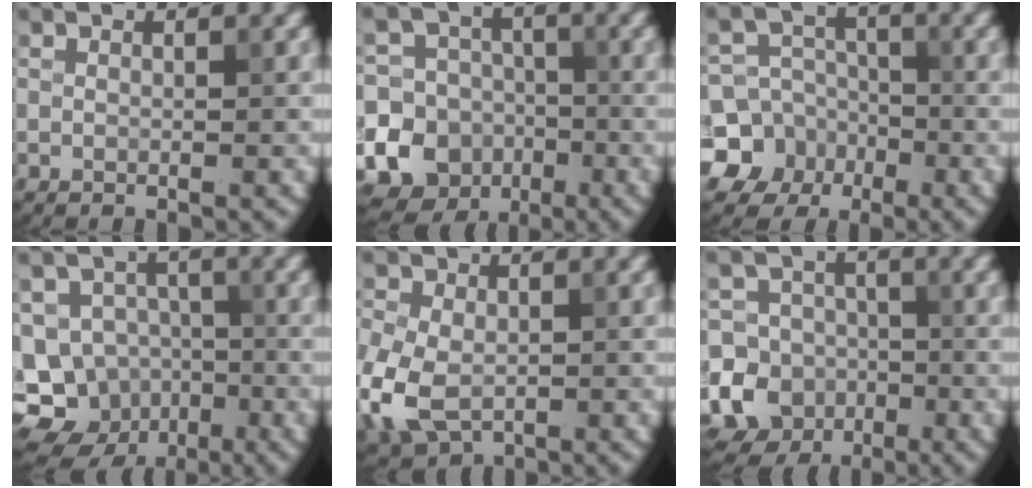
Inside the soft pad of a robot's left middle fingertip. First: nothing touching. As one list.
[{"total": 21.0, "force": [-7.6, 19.2, 3.8], "torque": [-0.110, -0.022, -0.153]}, {"total": 9.2, "force": [-3.4, 8.4, 1.9], "torque": [-0.043, -0.008, -0.081]}, {"total": 11.8, "force": [-6.8, 9.3, 2.6], "torque": [-0.045, -0.016, -0.103]}, {"total": 7.7, "force": [-2.2, 5.3, 5.2], "torque": [-0.136, -0.021, -0.044]}, {"total": 17.9, "force": [-6.9, 16.2, 3.4], "torque": [-0.096, -0.022, -0.136]}]